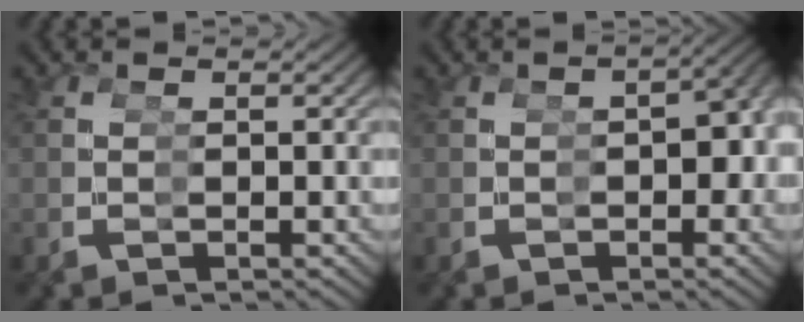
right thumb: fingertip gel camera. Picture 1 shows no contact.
{"total": 4.7, "force": [-0.4, 2.4, 4.0], "torque": [-0.042, 0.005, -0.006]}